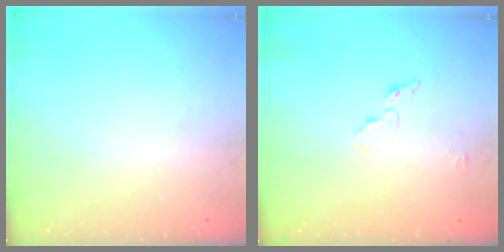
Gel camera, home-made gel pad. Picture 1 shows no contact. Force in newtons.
{"total": 4.8, "press": 4.7, "slide": 0.4}